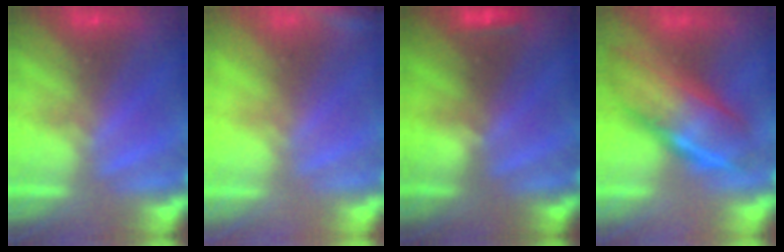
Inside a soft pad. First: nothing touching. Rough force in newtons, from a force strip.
{"total": 2.4}
{"total": 4.1}
{"total": 7.0}